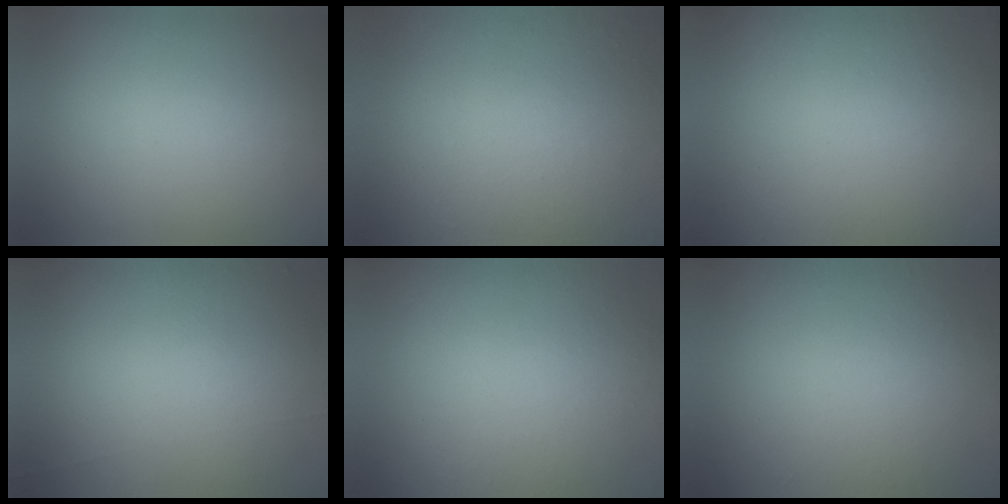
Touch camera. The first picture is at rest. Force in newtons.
{"total": 8.4}
{"total": 4.7}
{"total": 4.5}
{"total": 9.4}
{"total": 5.5}